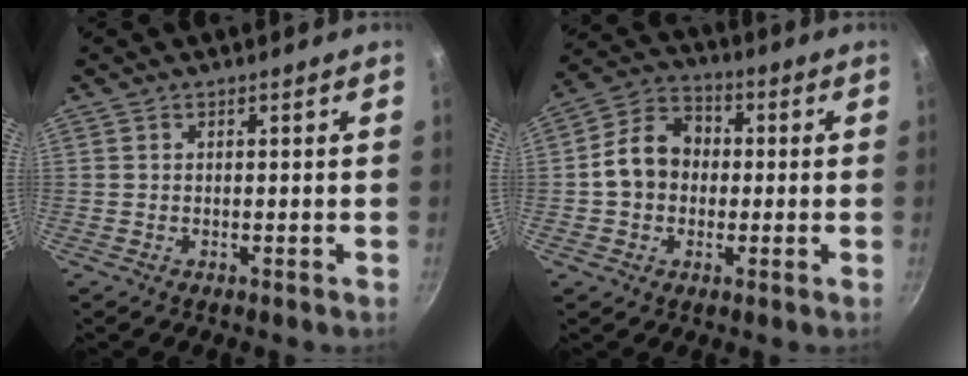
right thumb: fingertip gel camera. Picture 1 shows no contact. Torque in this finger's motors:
{"motor_torque": [0.52, 1.87, 1.14, -0.39, 0.04]}